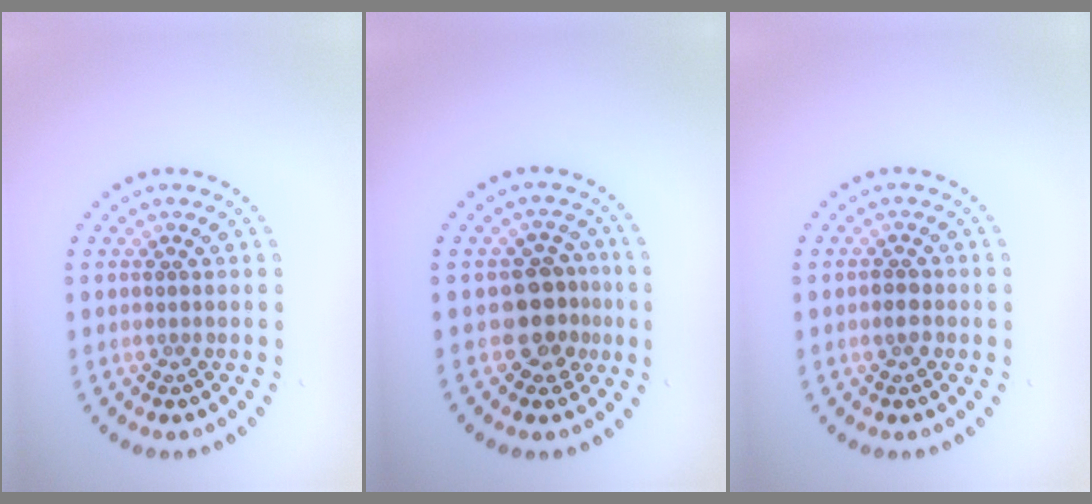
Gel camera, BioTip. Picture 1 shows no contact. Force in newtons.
{"total": 3.7, "press": 3.3, "slide": 1.7}
{"total": 1.3, "press": 1.3, "slide": 0.2}